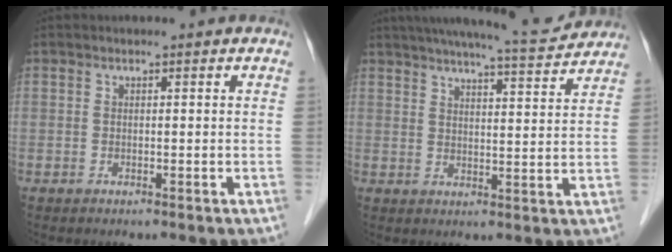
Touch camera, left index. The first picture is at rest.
{"total": 12.8, "force": [11.9, 0.8, 4.8], "torque": [-0.076, 0.005, 0.158]}